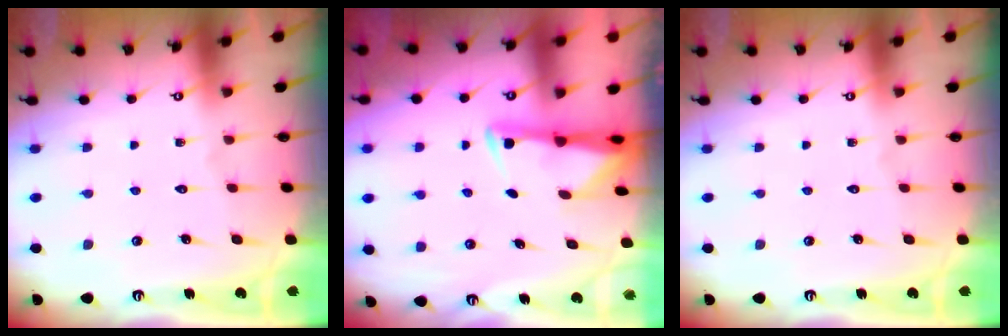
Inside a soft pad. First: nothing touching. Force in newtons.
{"total": 3.0, "press": 2.9, "slide": 0.5}
{"total": 0.0}